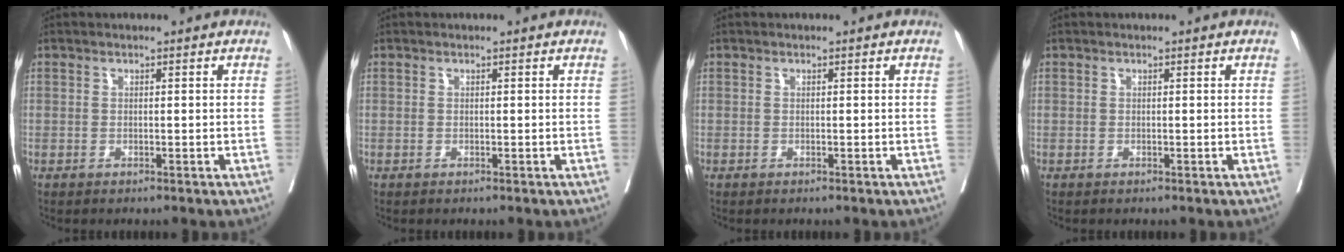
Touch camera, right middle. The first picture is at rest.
{"total": 0.0}
{"total": 0.0}
{"total": 0.0}